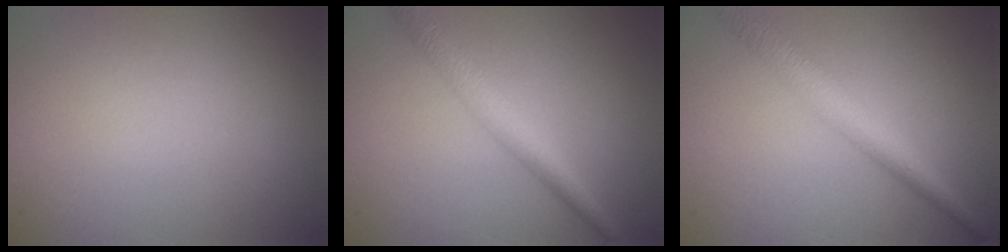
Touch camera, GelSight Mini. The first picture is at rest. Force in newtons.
{"total": 3.1, "press": 3.1, "slide": 0.1}
{"total": 3.9, "press": 3.9, "slide": 0.1}